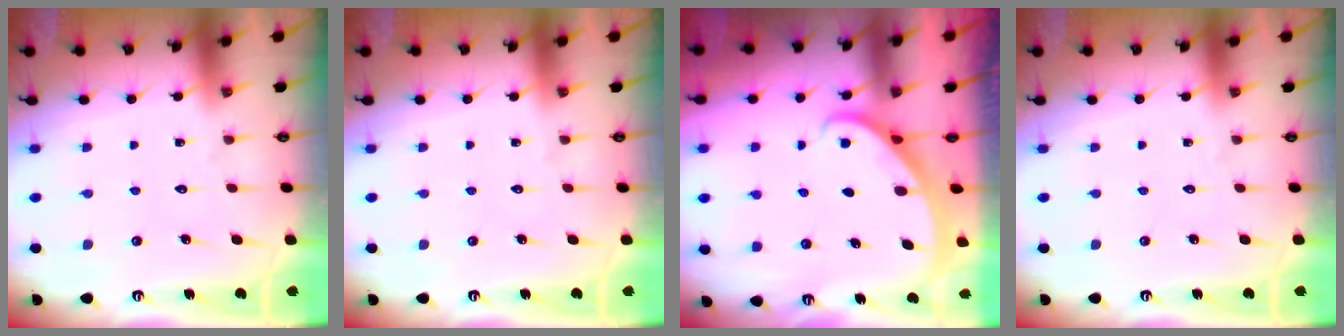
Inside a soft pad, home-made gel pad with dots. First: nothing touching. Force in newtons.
{"total": 0.0}
{"total": 1.8, "press": 1.8, "slide": 0.1}
{"total": 0.0}